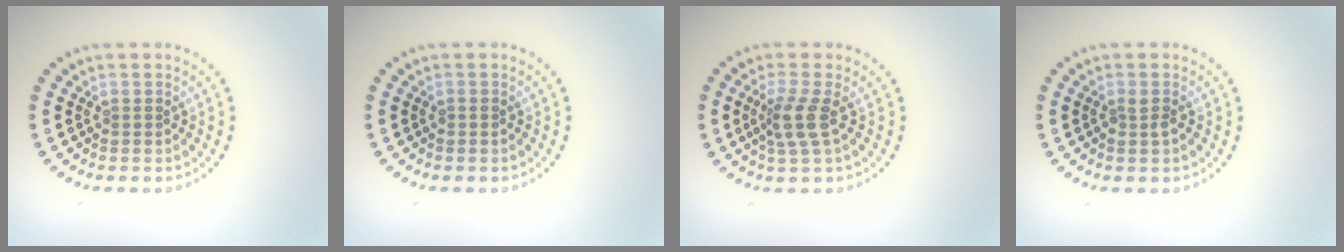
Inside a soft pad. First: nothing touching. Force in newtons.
{"total": 0.5, "press": 0.5, "slide": 0.2}
{"total": 2.7, "press": 2.1, "slide": 1.8}
{"total": 0.9, "press": 0.8, "slide": 0.4}